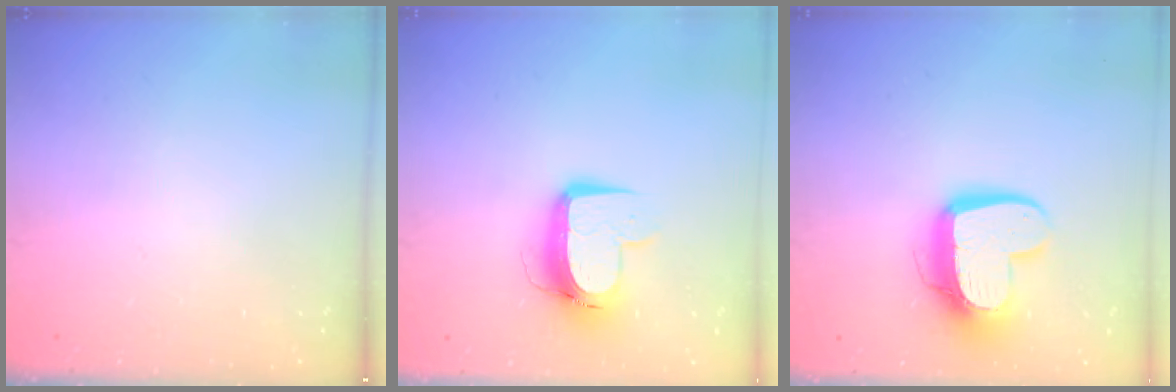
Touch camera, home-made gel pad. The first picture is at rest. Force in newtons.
{"total": 11.3, "press": 11.2, "slide": 1.3}
{"total": 14.1, "press": 14.0, "slide": 1.2}